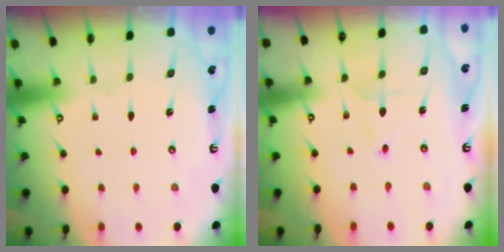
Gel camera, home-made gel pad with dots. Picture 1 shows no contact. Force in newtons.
{"total": 4.0, "press": 4.0, "slide": 0.4}